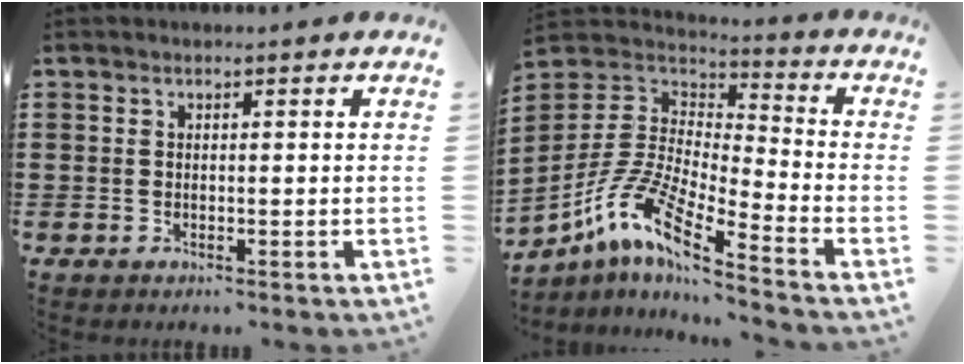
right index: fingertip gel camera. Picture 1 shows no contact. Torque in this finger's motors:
{"motor_torque": [2.00, 0.14, -0.90, -0.21]}